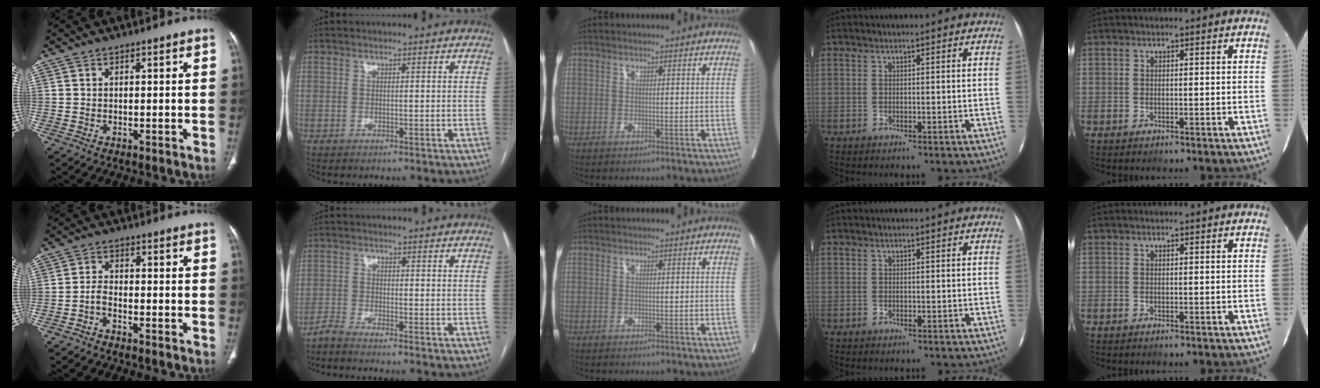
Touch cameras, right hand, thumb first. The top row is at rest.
{"thumb": {"total": 2.2, "force": [-1.6, 0.8, 1.3], "torque": [-0.029, 0.018, -0.035]}, "index": {"total": 3.0, "force": [-2.8, -0.8, 0.8], "torque": [-0.020, -0.011, -0.056]}}